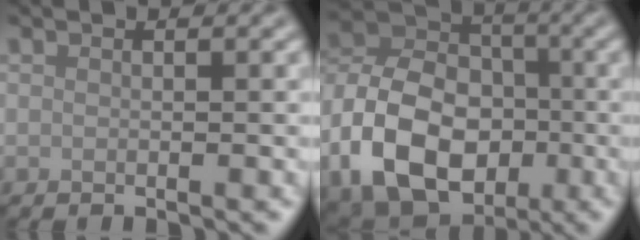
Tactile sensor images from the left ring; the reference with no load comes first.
{"total": 11.8, "force": [-4.1, 8.2, 7.4], "torque": [-0.148, 0.002, -0.088]}